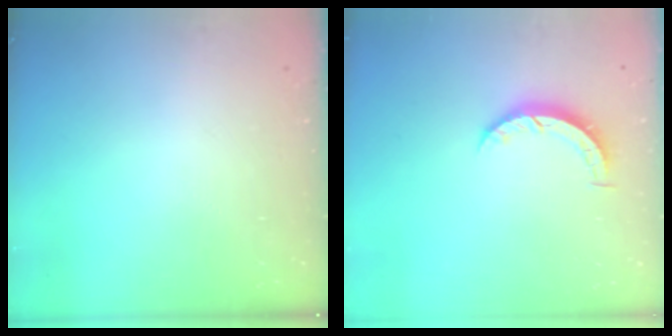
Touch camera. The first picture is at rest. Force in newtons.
{"total": 3.6, "press": 3.6, "slide": 0.4}